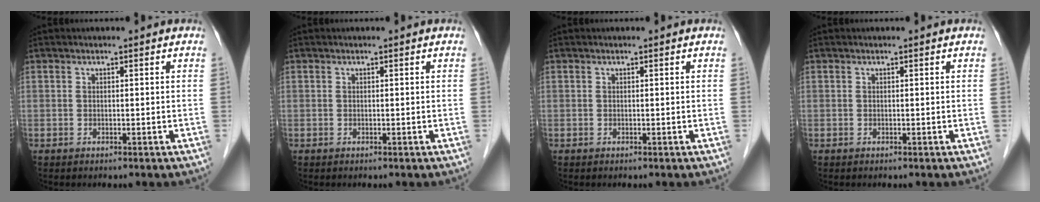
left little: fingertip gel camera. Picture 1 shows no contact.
{"total": 0.0}
{"total": 0.0}
{"total": 0.0}